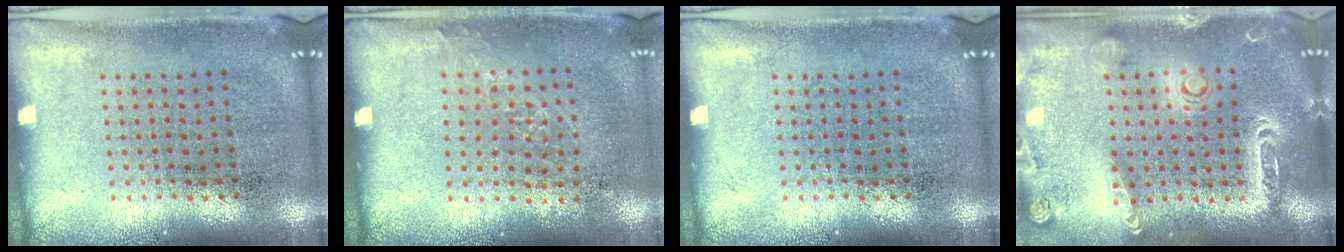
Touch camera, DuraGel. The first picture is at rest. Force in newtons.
{"total": 0.8, "press": 0.7, "slide": 0.4}
{"total": 0.0}
{"total": 2.1, "press": 1.9, "slide": 0.8}